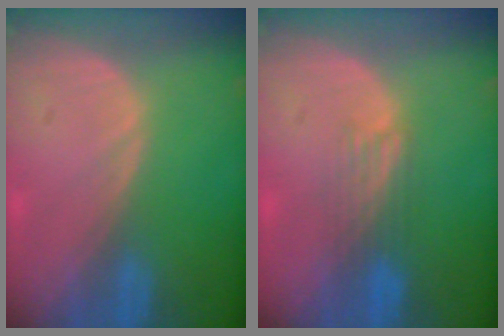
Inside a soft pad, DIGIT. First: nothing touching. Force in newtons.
{"total": 3.9, "press": 3.1, "slide": 2.3}